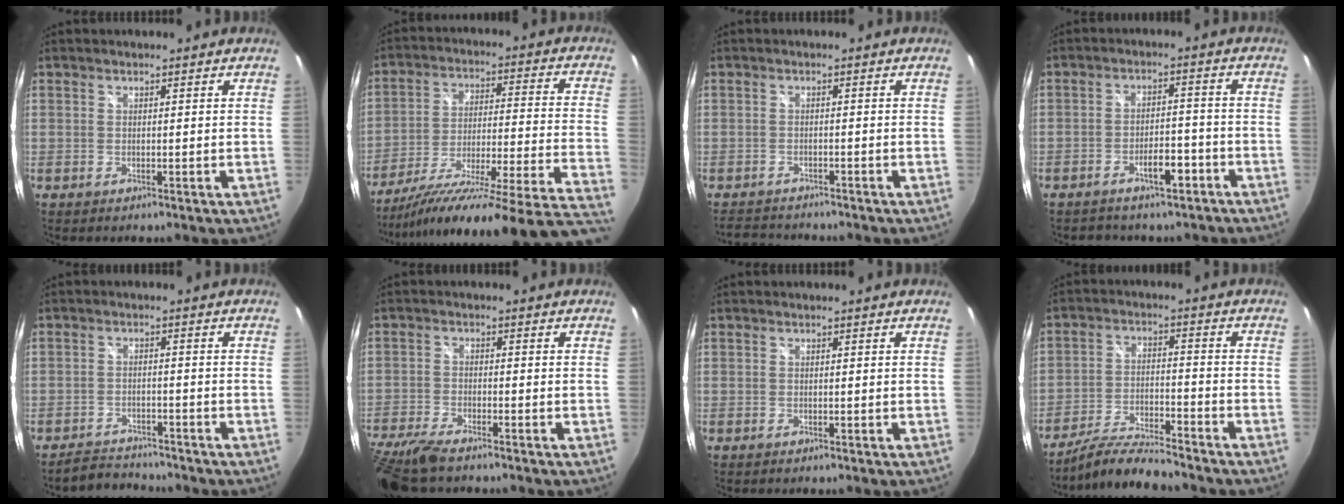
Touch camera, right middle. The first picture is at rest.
{"total": 28.7, "force": [-21.4, -0.1, 19.2], "torque": [-0.241, -0.087, -0.315]}
{"total": 5.1, "force": [-4.8, 1.3, 0.8], "torque": [-0.031, 0.000, -0.079]}
{"total": 6.8, "force": [-5.0, 3.4, 3.0], "torque": [-0.058, 0.024, -0.059]}
{"total": 5.0, "force": [-4.9, 1.0, 0.2], "torque": [-0.024, 0.006, -0.083]}
{"total": 11.5, "force": [-9.5, 2.5, 6.0], "torque": [-0.156, -0.038, -0.181]}
{"total": 0.0}
{"total": 8.9, "force": [-8.4, 0.5, 3.0], "torque": [-0.070, -0.001, -0.156]}